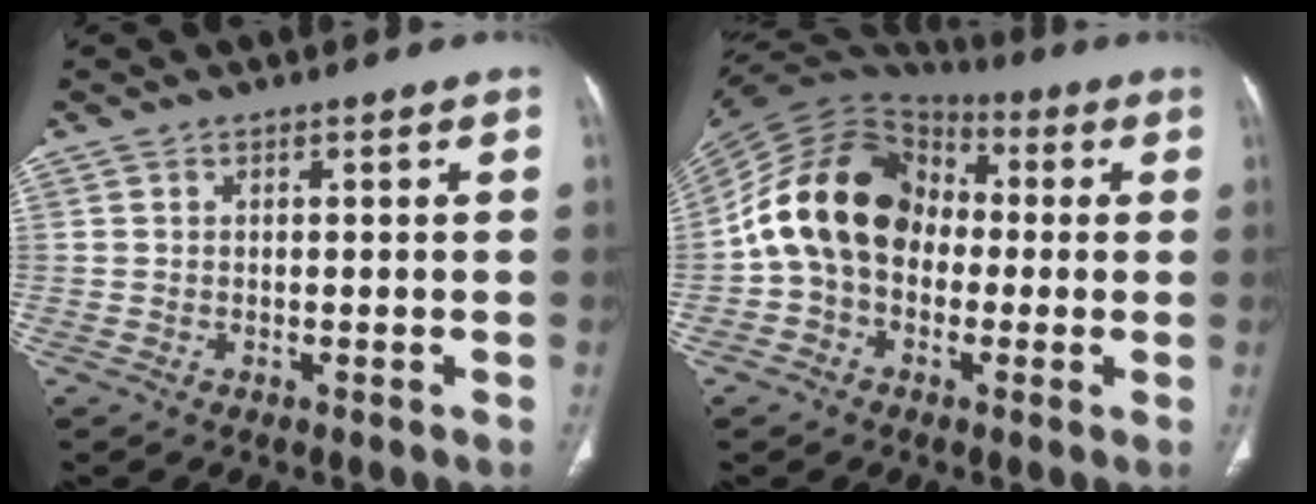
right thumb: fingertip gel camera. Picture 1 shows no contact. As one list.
[{"total": 17.0, "force": [-0.5, 12.8, 11.2], "torque": [-0.179, 0.039, -0.021]}]